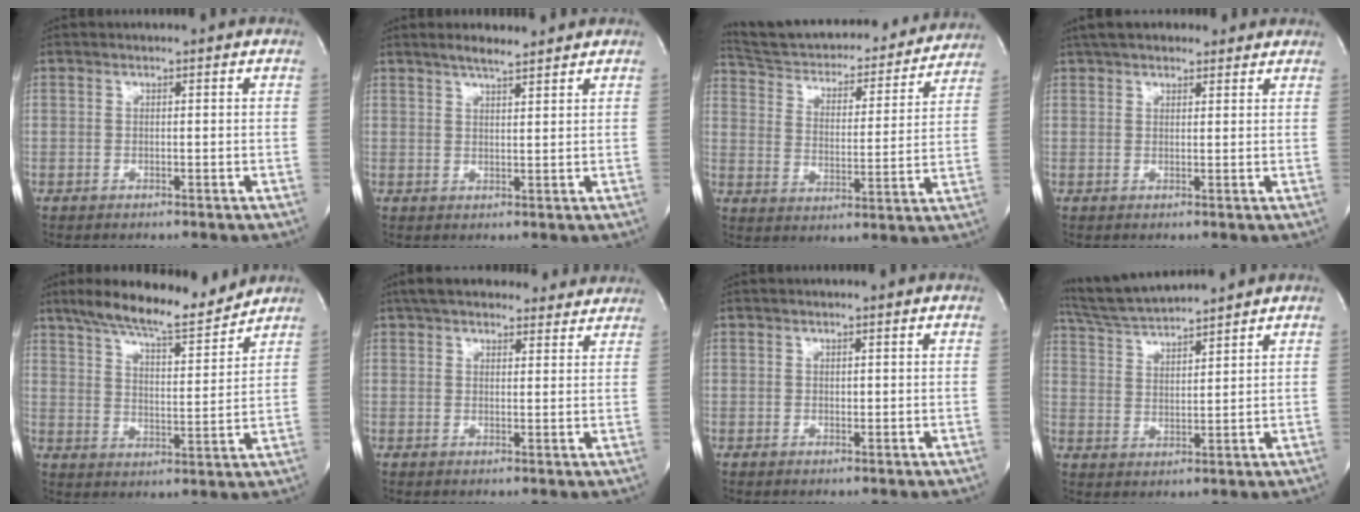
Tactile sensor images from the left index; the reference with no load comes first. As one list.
[{"total": 4.2, "force": [3.7, 0.5, 2.0], "torque": [-0.037, 0.012, 0.064]}, {"total": 22.4, "force": [20.8, 5.4, 6.5], "torque": [-0.096, -0.012, 0.284]}, {"total": 9.2, "force": [7.7, 3.3, 4.0], "torque": [-0.055, 0.037, 0.113]}, {"total": 12.4, "force": [11.0, 1.5, 5.5], "torque": [-0.091, -0.007, 0.179]}, {"total": 16.2, "force": [14.3, 4.6, 5.8], "torque": [-0.076, 0.037, 0.190]}, {"total": 0.6, "force": [0.4, 0.2, 0.4], "torque": [-0.004, -0.001, 0.006]}, {"total": 9.6, "force": [9.1, -0.5, 3.1], "torque": [-0.067, 0.023, 0.171]}]